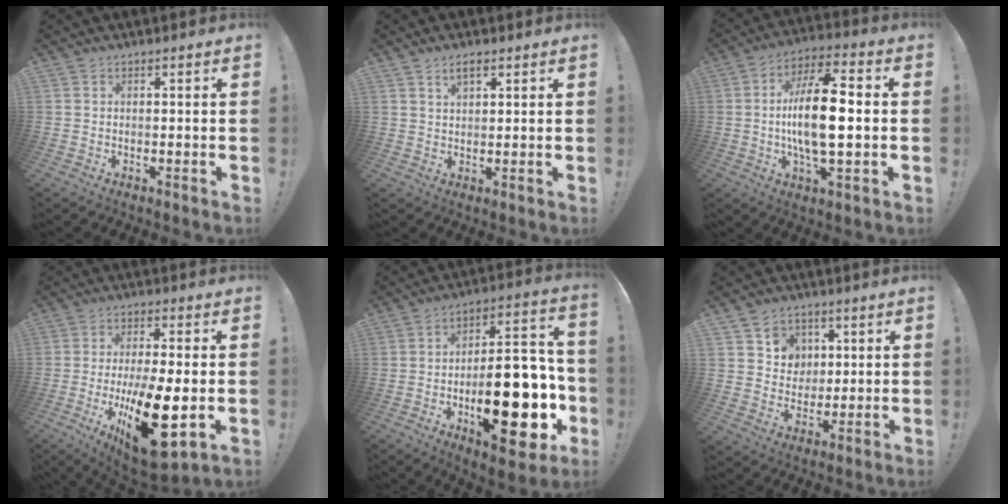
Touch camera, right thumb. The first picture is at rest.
{"total": 3.4, "force": [2.0, 1.6, 2.1], "torque": [-0.029, -0.007, 0.035]}
{"total": 16.6, "force": [-0.9, 6.2, 15.4], "torque": [-0.285, 0.001, -0.026]}
{"total": 20.5, "force": [-5.7, 7.3, 18.3], "torque": [-0.312, 0.017, -0.075]}
{"total": 27.0, "force": [-8.0, 12.0, 22.9], "torque": [-0.345, 0.051, -0.110]}
{"total": 7.2, "force": [3.3, 6.4, 0.8], "torque": [-0.006, -0.031, 0.066]}